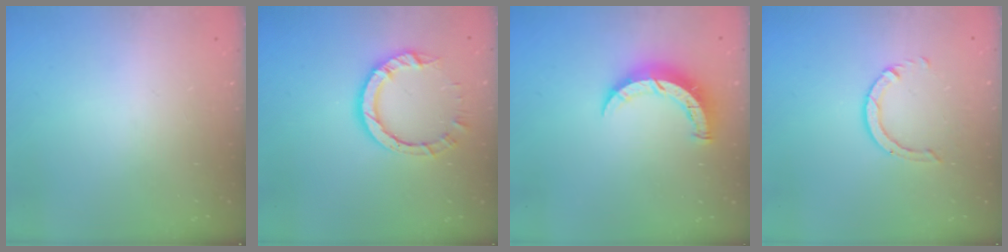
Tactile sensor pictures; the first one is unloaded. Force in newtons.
{"total": 7.6, "press": 7.6, "slide": 0.8}
{"total": 9.0, "press": 9.0, "slide": 0.7}
{"total": 5.5, "press": 5.5, "slide": 0.5}